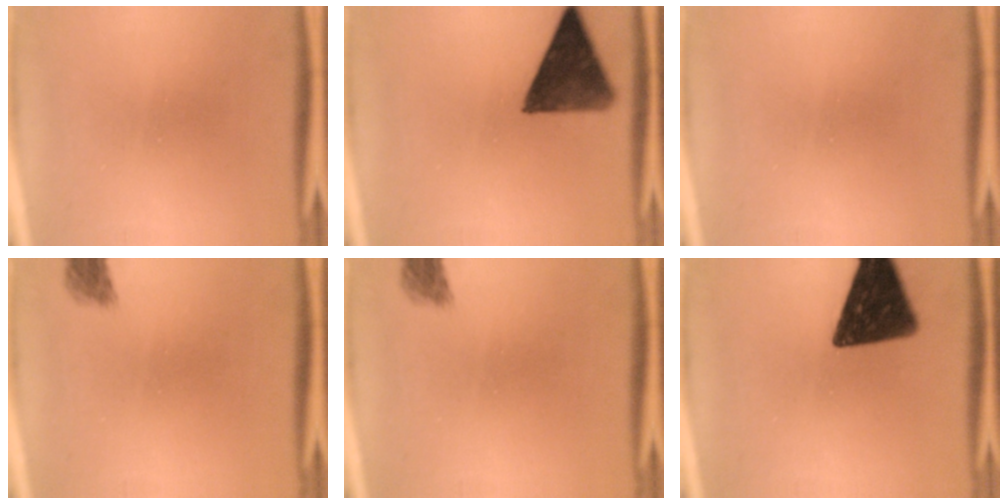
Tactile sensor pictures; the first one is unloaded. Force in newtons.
{"total": 11.3}
{"total": 0.0}
{"total": 2.2}
{"total": 2.2}
{"total": 14.2}